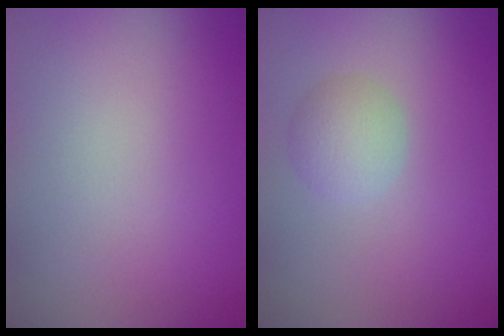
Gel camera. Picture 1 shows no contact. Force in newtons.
{"total": 2.3, "press": 2.3, "slide": 0.0}